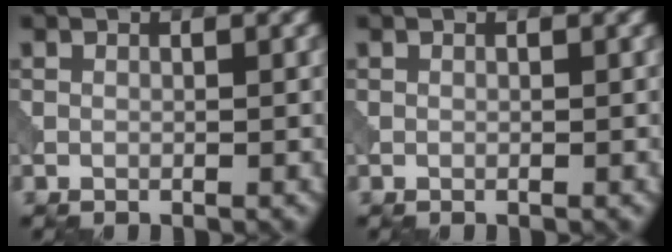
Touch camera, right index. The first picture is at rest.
{"total": 0.0}